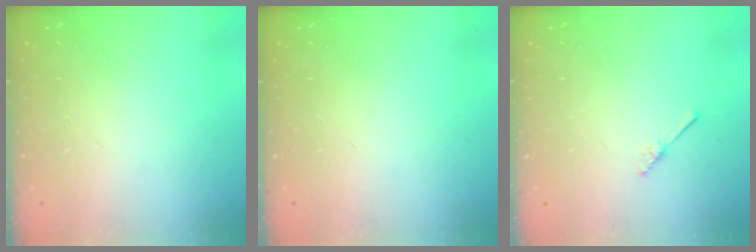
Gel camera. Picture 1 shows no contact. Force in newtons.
{"total": 0.0}
{"total": 2.5, "press": 2.4, "slide": 0.3}